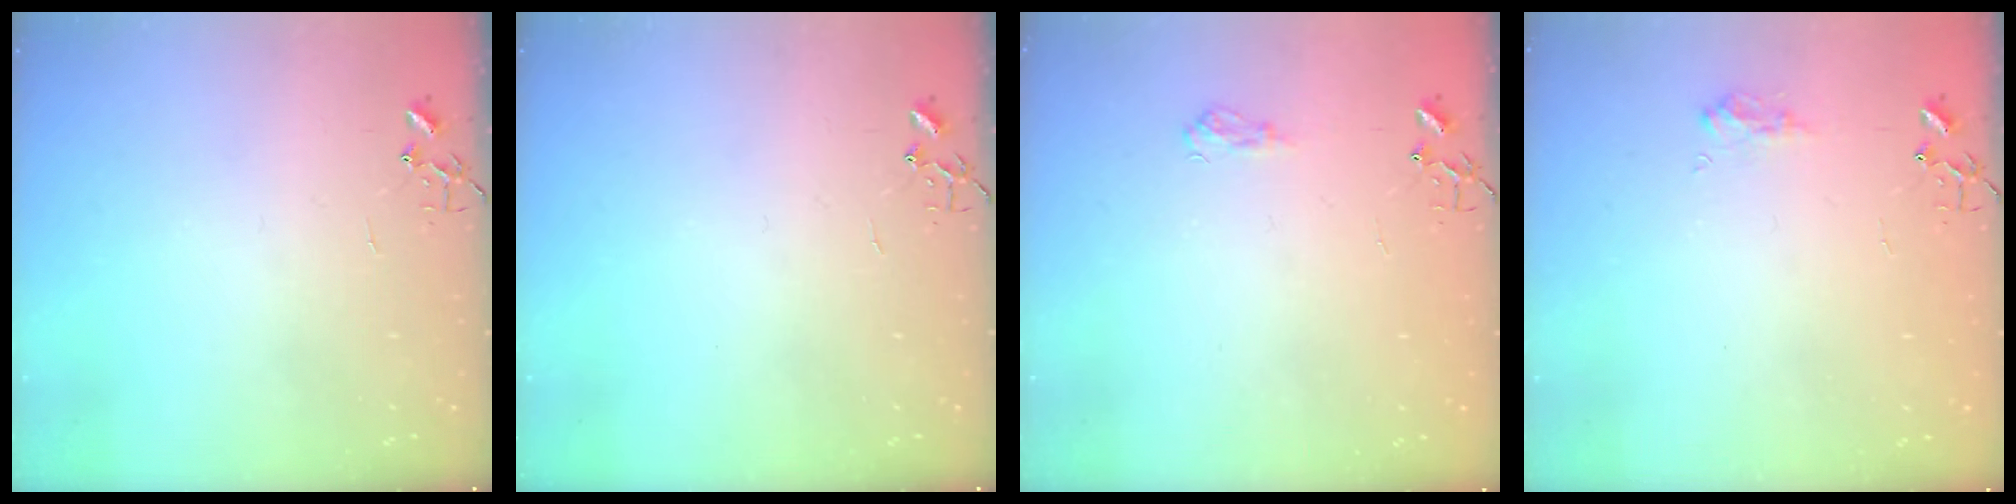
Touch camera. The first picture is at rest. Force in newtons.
{"total": 0.0}
{"total": 7.5, "press": 7.4, "slide": 0.9}
{"total": 8.3, "press": 8.3, "slide": 0.6}